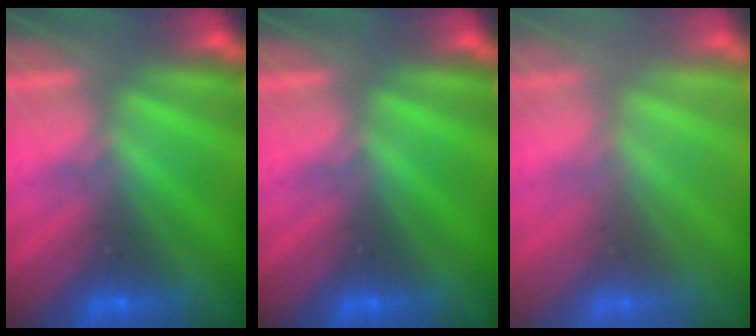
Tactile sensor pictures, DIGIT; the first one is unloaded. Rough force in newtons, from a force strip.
{"total": 0.0}
{"total": 2.4}